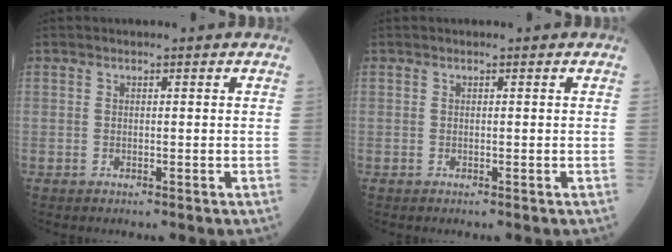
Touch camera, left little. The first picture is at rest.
{"total": 0.0}